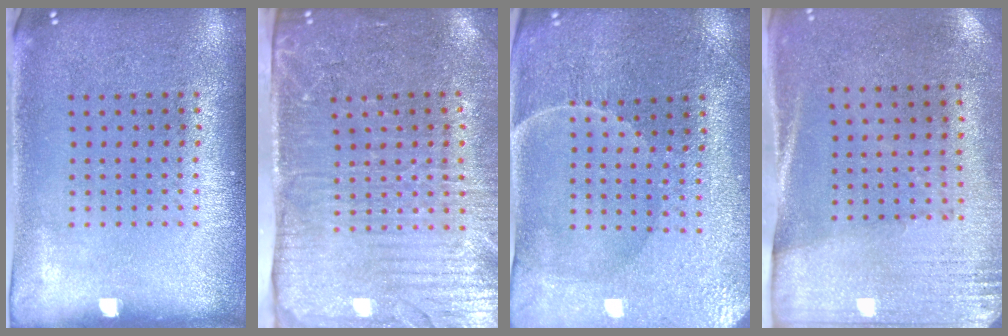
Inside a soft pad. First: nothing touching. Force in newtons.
{"total": 4.3, "press": 3.6, "slide": 2.3}
{"total": 1.3, "press": 1.2, "slide": 0.3}
{"total": 2.7, "press": 2.4, "slide": 1.2}